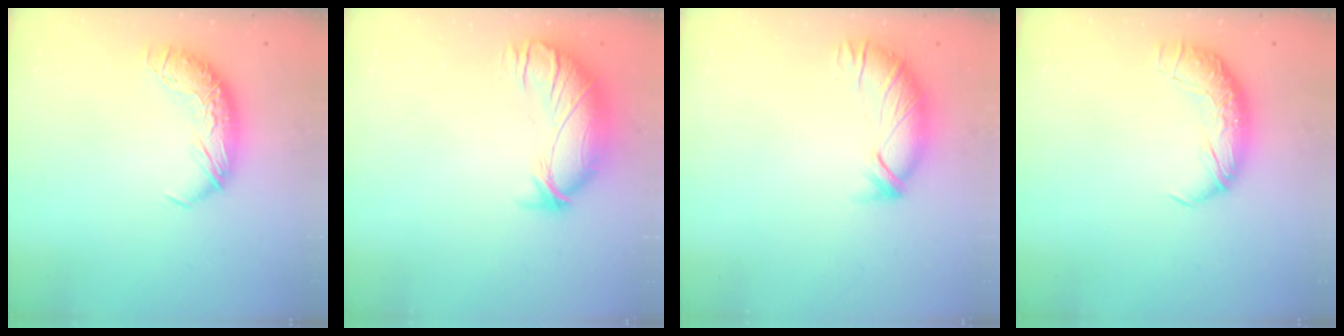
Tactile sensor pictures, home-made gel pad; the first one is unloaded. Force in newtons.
{"total": 3.2, "press": 2.5, "slide": 2.0}
{"total": 3.4, "press": 3.1, "slide": 1.3}
{"total": 2.5, "press": 1.3, "slide": 2.2}